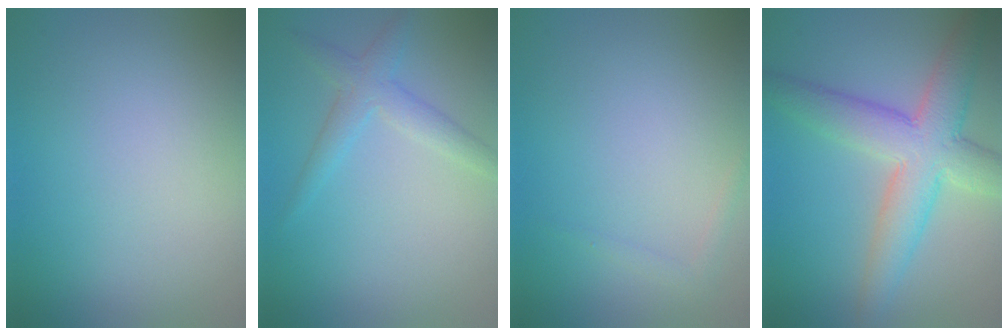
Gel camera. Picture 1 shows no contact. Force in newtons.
{"total": 2.6, "press": 2.6, "slide": 0.1}
{"total": 0.7, "press": 0.7, "slide": 0.1}
{"total": 7.0, "press": 7.0, "slide": 0.2}